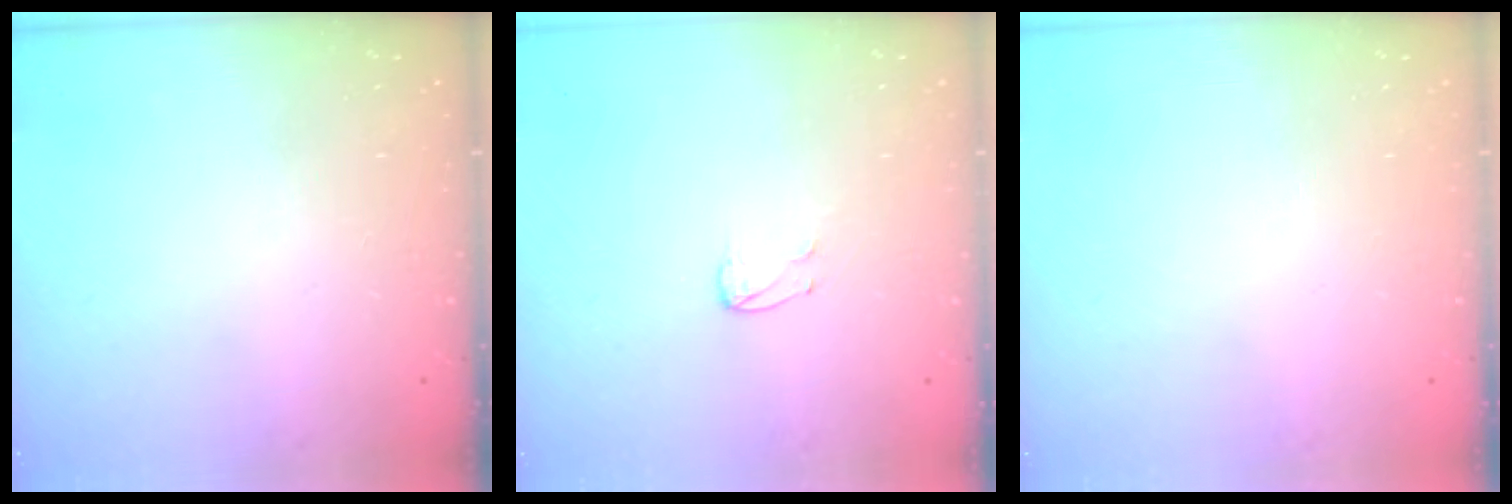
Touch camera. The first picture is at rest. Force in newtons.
{"total": 3.6, "press": 3.6, "slide": 0.3}
{"total": 0.0}